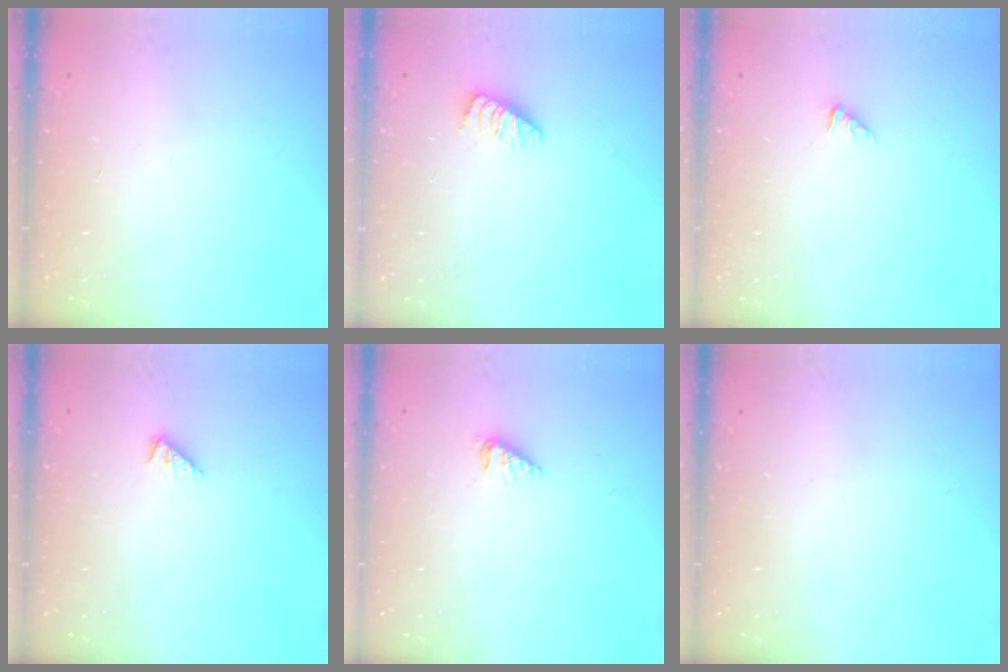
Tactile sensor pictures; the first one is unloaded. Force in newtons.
{"total": 1.0, "press": 1.0, "slide": 0.2}
{"total": 0.0}
{"total": 1.9, "press": 1.9, "slide": 0.4}
{"total": 2.2, "press": 2.2, "slide": 0.4}
{"total": 0.0}